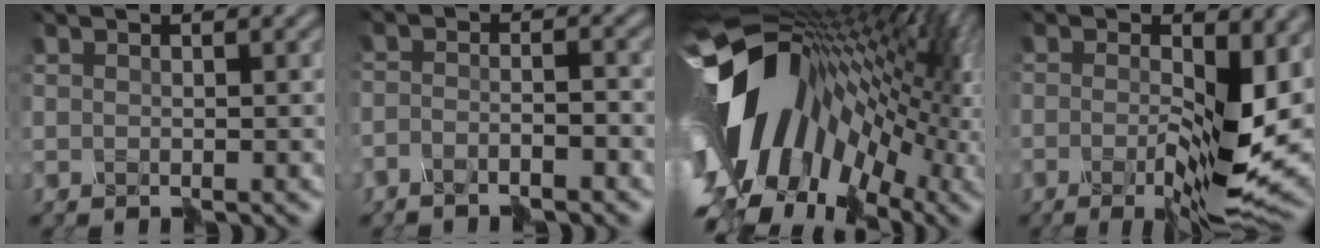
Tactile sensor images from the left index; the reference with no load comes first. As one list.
[{"total": 3.7, "force": [-3.6, -0.2, 0.8], "torque": [-0.013, 0.003, -0.054]}, {"total": 15.6, "force": [-1.1, 8.7, 12.9], "torque": [-0.219, -0.007, -0.015]}, {"total": 11.0, "force": [-2.4, 3.9, 10.0], "torque": [-0.167, 0.002, -0.042]}]